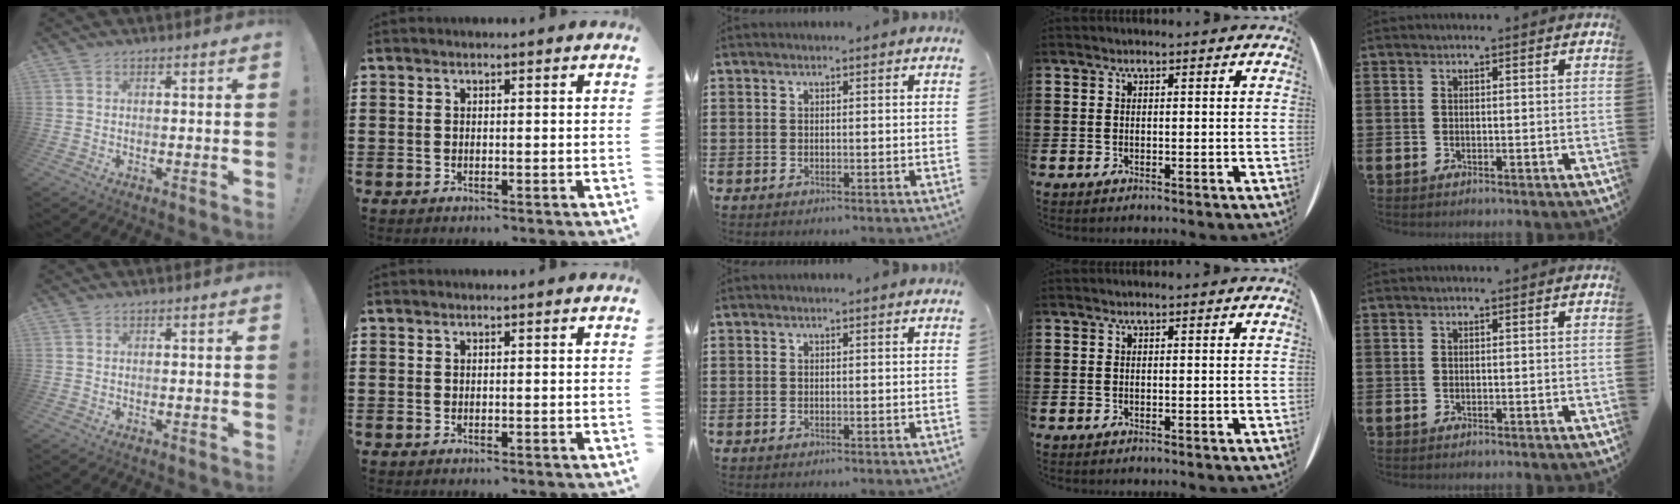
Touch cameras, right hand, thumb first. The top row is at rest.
{}